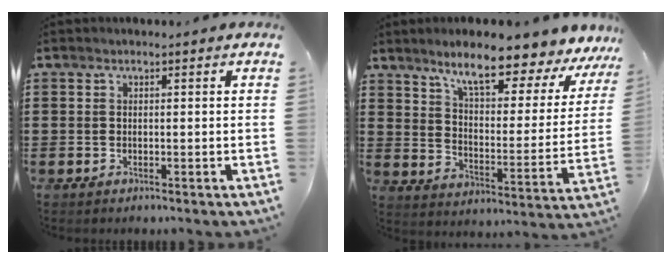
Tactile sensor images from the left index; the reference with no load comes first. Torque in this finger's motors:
{"motor_torque": [2.14, 0.00, 0.70, 0.21]}